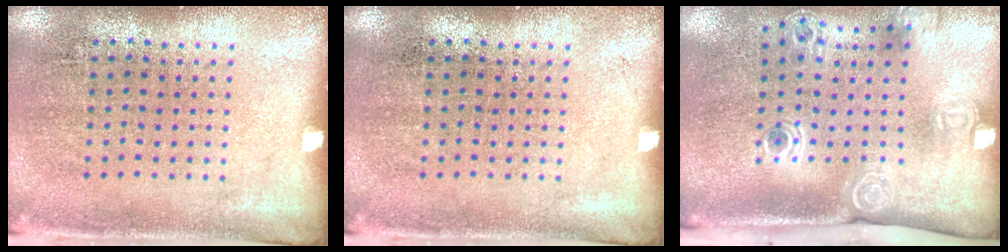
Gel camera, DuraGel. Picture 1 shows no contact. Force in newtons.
{"total": 0.0}
{"total": 2.3, "press": 1.6, "slide": 1.7}